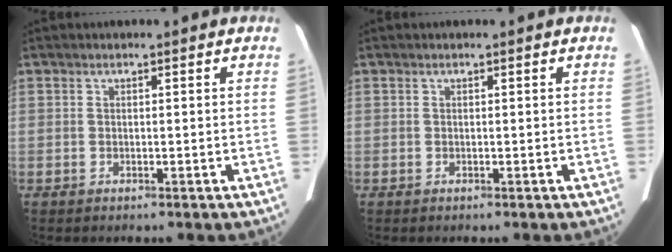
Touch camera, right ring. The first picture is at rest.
{"total": 0.0}